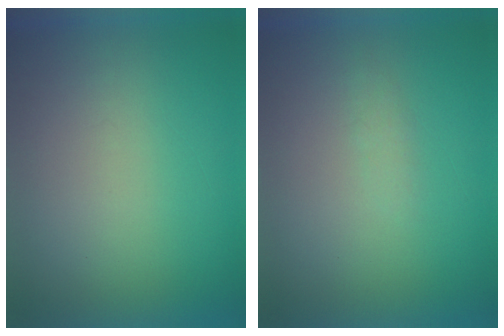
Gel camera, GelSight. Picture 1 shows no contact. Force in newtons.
{"total": 1.2}